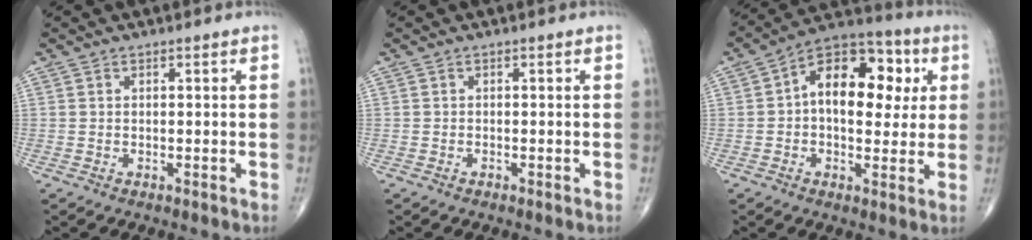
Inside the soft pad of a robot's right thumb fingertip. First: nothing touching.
{"total": 0.0}
{"total": 16.3, "force": [2.7, 9.8, 12.7], "torque": [-0.155, 0.024, 0.031]}